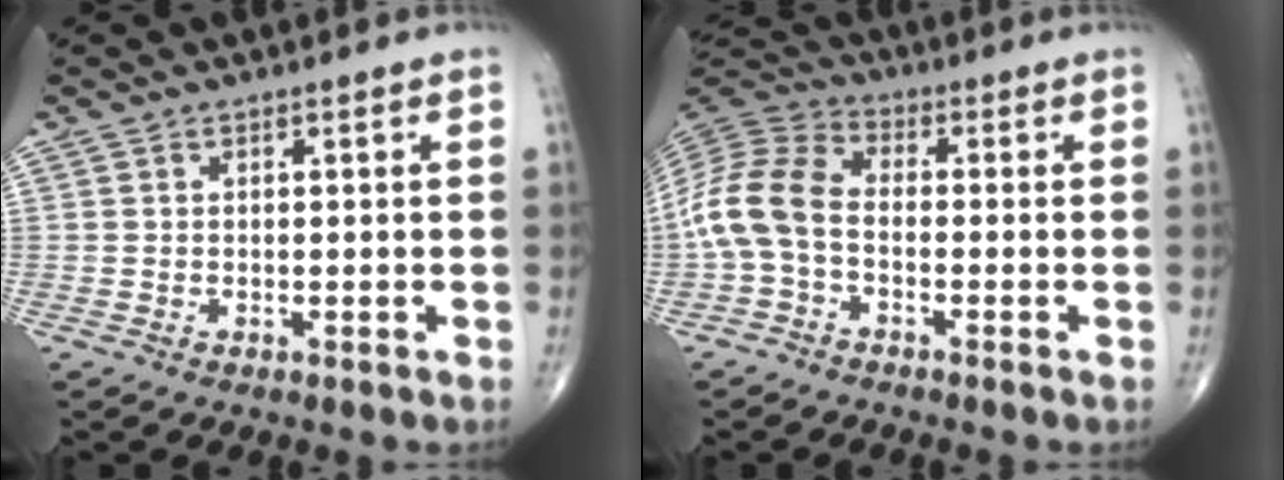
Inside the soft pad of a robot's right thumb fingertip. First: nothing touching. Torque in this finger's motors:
{"motor_torque": [0.21, 0.19, 0.70, -0.63, 0.38]}